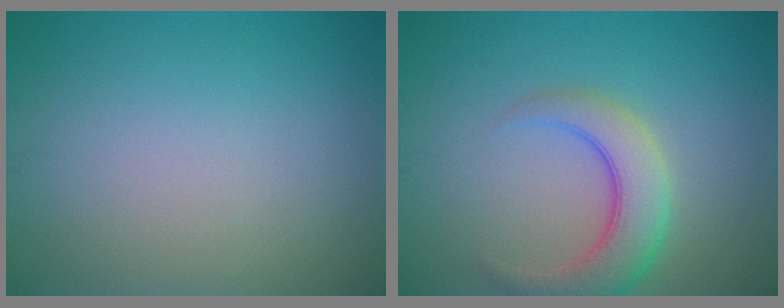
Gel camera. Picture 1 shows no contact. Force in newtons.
{"total": 5.0, "press": 5.0, "slide": 0.4}